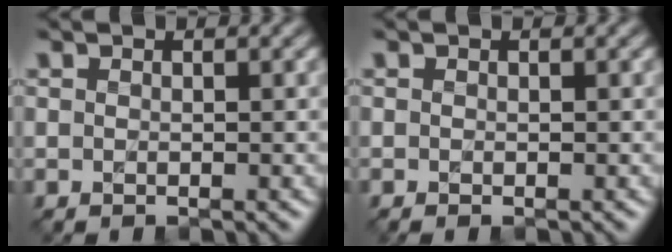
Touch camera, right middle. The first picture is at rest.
{"total": 0.0}